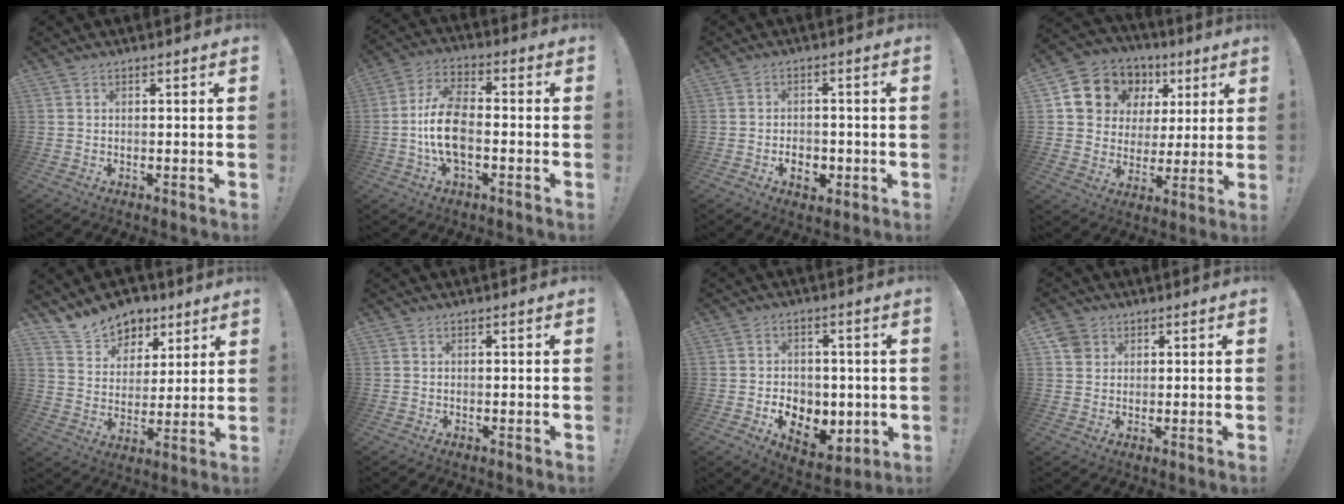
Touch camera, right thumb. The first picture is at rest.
{"total": 17.0, "force": [-3.7, 9.6, 13.5], "torque": [-0.255, 0.023, -0.062]}
{"total": 5.5, "force": [-2.2, 3.9, 3.2], "torque": [-0.034, 0.011, -0.036]}
{"total": 12.3, "force": [5.7, 10.2, 3.6], "torque": [-0.060, -0.035, 0.124]}
{"total": 11.5, "force": [9.0, 7.0, 1.8], "torque": [-0.041, -0.067, 0.177]}
{"total": 0.0}
{"total": 9.1, "force": [-2.0, 7.4, 4.8], "torque": [-0.057, 0.002, -0.025]}
{"total": 4.5, "force": [2.0, 3.9, 1.2], "torque": [-0.012, -0.003, 0.038]}